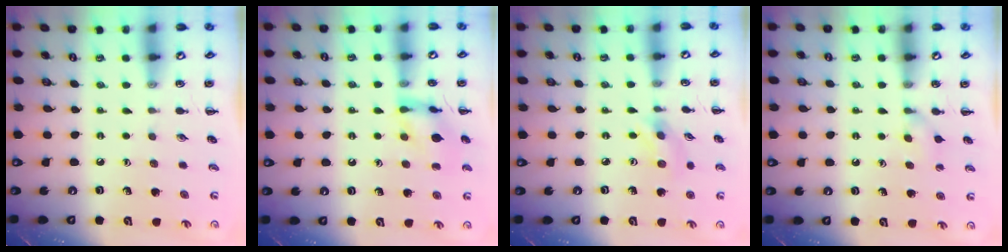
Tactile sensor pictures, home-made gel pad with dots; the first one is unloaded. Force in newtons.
{"total": 11.7, "press": 11.7, "slide": 0.9}
{"total": 2.7, "press": 2.6, "slide": 0.8}
{"total": 4.4, "press": 4.1, "slide": 1.5}